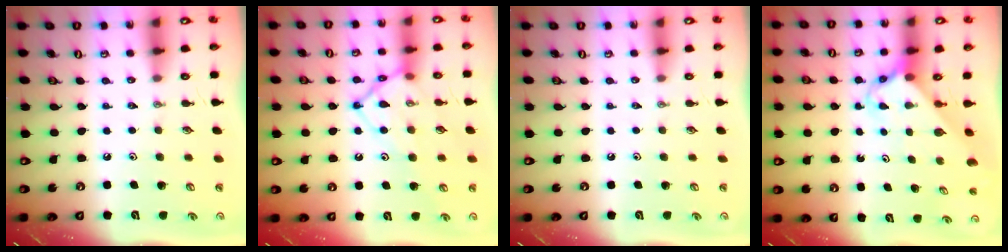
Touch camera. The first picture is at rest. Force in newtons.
{"total": 12.8, "press": 12.7, "slide": 1.5}
{"total": 0.0}
{"total": 2.9, "press": 2.9, "slide": 0.3}